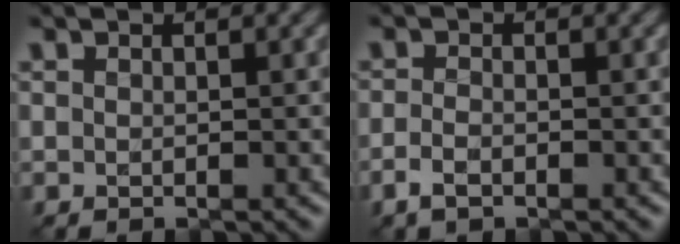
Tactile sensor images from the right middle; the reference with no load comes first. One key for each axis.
{"total": 1.6, "fx": -0.9, "fy": 0.8, "fz": 1.1, "tx": -0.025, "ty": -0.003, "tz": -0.021}